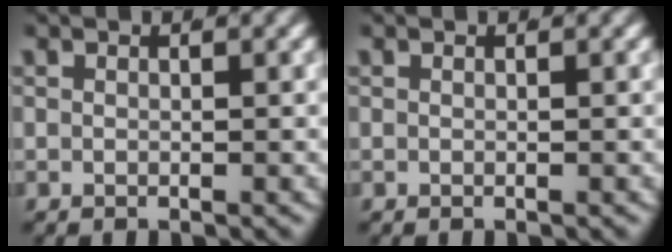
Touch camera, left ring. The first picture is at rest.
{"total": 0.0}